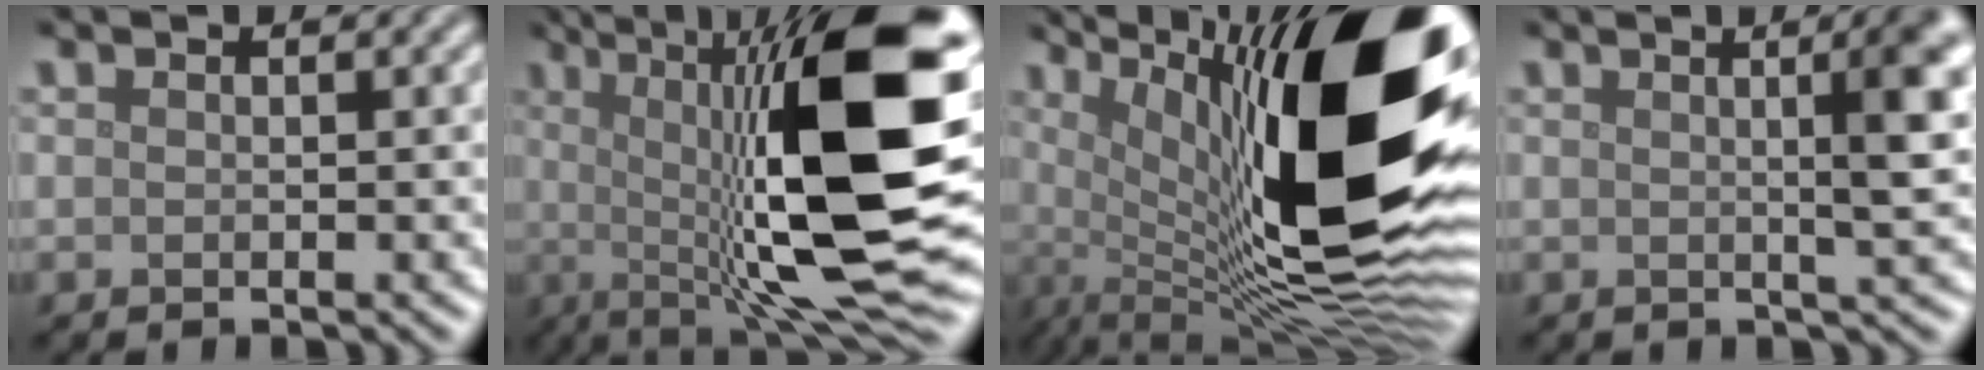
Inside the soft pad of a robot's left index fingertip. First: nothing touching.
{"total": 18.0, "force": [0.6, 5.1, 17.3], "torque": [-0.231, 0.016, 0.006]}
{"total": 18.4, "force": [3.8, 5.9, 17.0], "torque": [-0.255, 0.004, 0.060]}
{"total": 6.6, "force": [1.2, 1.7, 6.3], "torque": [-0.055, 0.015, 0.015]}